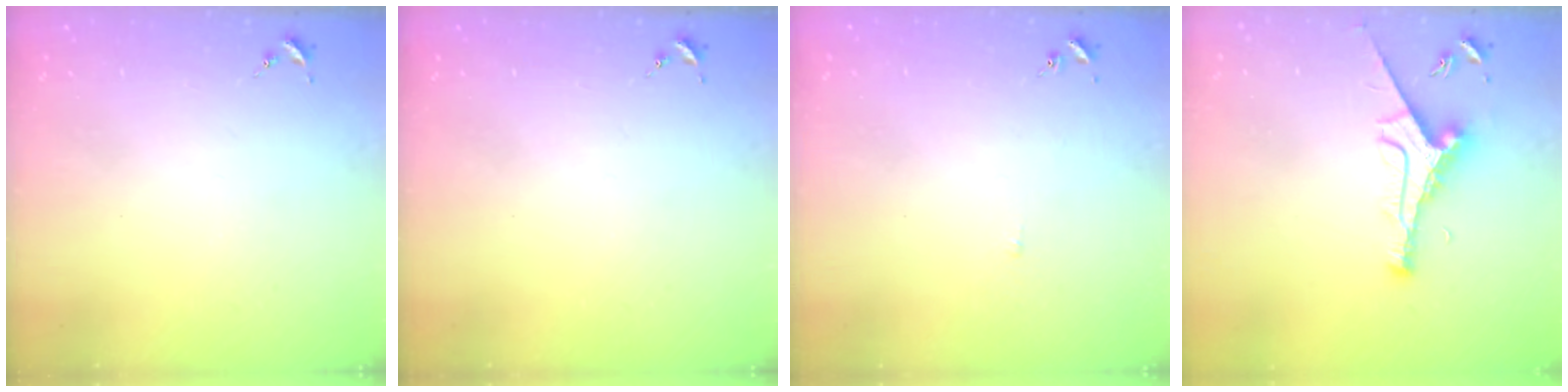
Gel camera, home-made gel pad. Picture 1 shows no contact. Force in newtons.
{"total": 0.0}
{"total": 2.4, "press": 2.4, "slide": 0.3}
{"total": 9.6, "press": 9.6, "slide": 0.7}